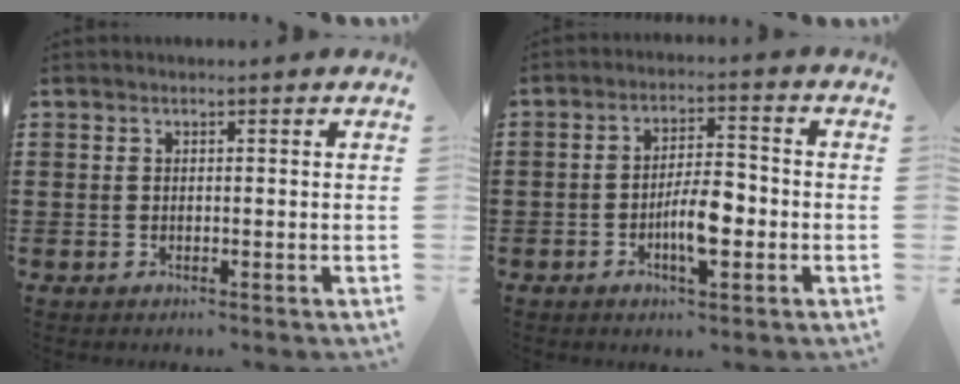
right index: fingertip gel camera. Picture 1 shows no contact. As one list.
[{"total": 6.5, "force": [-2.2, 2.3, 5.7], "torque": [-0.108, 0.004, -0.043]}]